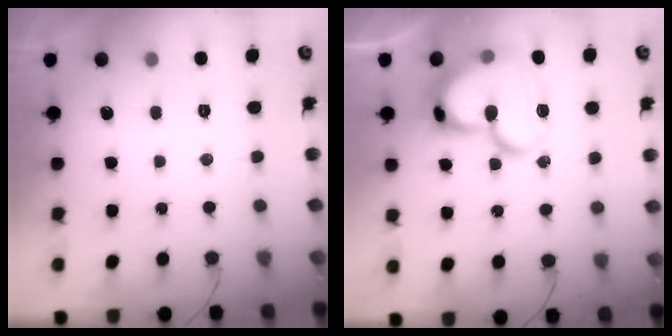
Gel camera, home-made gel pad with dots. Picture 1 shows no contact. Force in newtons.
{"total": 22.2, "press": 22.0, "slide": 2.5}